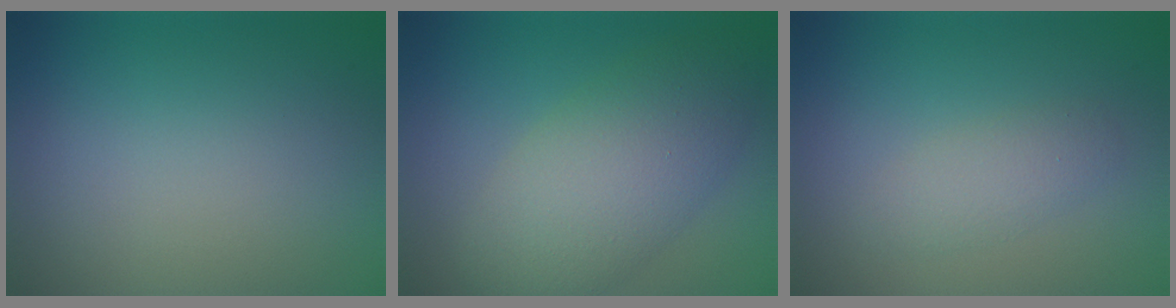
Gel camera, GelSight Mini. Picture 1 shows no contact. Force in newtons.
{"total": 7.2, "press": 7.2, "slide": 0.3}
{"total": 1.9, "press": 1.9, "slide": 0.0}